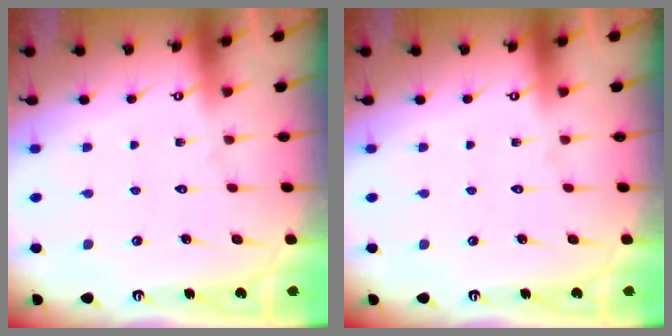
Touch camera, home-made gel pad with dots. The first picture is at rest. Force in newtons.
{"total": 0.0}